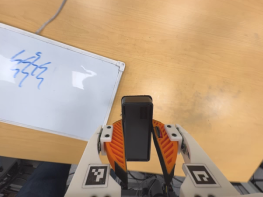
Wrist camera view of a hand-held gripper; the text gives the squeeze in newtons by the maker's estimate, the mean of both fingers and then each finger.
{"total": 6.1, "left": 5.2, "right": 7.0}